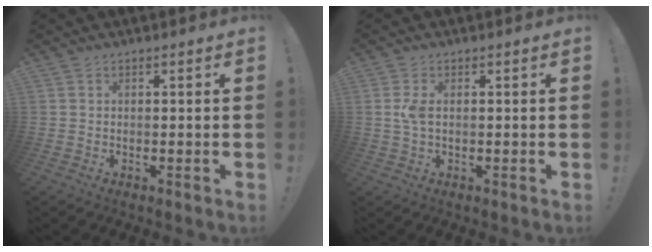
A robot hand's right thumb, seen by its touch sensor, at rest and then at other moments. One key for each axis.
{"total": 3.3, "fx": 0.2, "fy": 1.6, "fz": 2.9, "tx": -0.049, "ty": 0.005, "tz": 0.004}